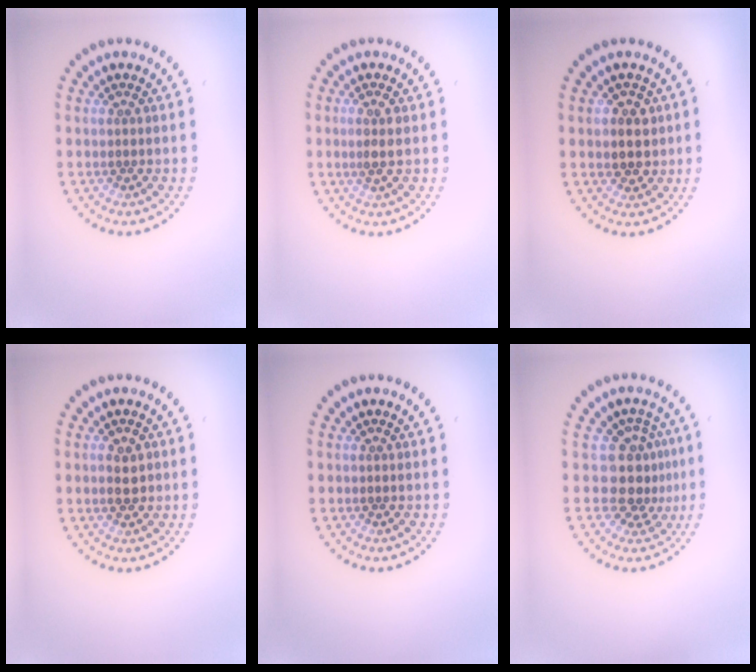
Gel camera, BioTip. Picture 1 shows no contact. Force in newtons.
{"total": 1.7, "press": 1.5, "slide": 0.8}
{"total": 2.6, "press": 2.5, "slide": 0.7}
{"total": 1.9, "press": 1.9, "slide": 0.1}
{"total": 0.0}
{"total": 3.4, "press": 2.4, "slide": 2.5}